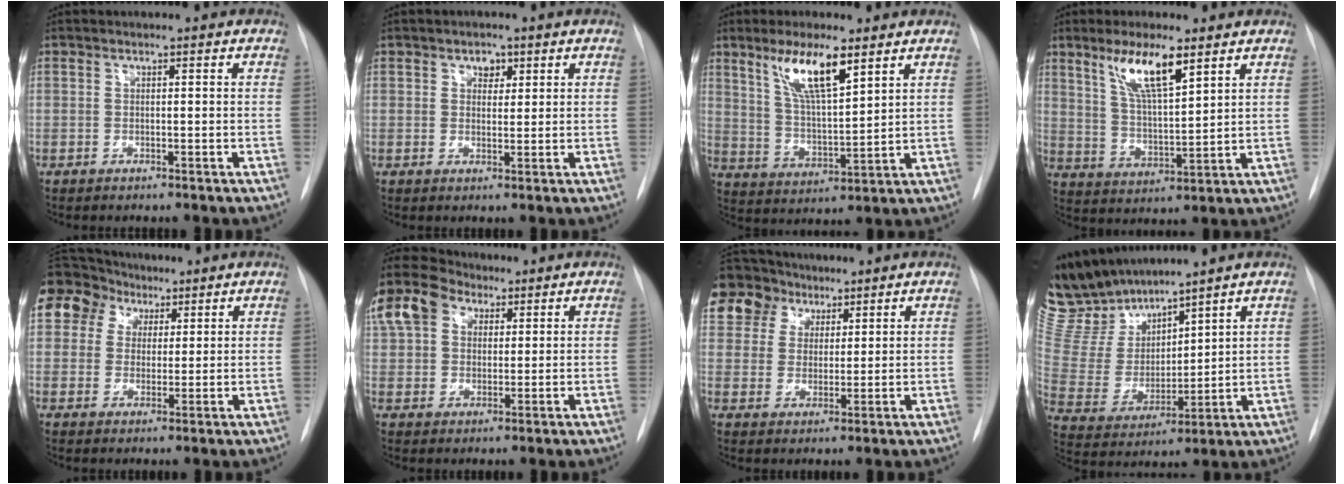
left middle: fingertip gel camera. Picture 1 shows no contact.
{"total": 2.3, "force": [1.2, 1.6, 1.2], "torque": [-0.016, 0.001, 0.018]}
{"total": 9.7, "force": [5.8, 1.5, 7.7], "torque": [-0.150, -0.004, 0.110]}
{"total": 9.1, "force": [5.5, 1.3, 7.1], "torque": [-0.140, -0.005, 0.105]}
{"total": 12.6, "force": [6.3, 10.3, 3.7], "torque": [-0.101, 0.061, 0.119]}
{"total": 21.0, "force": [11.3, 14.7, 9.8], "torque": [-0.295, 0.099, 0.217]}
{"total": 12.6, "force": [8.1, 9.2, 2.9], "torque": [-0.071, 0.048, 0.155]}
{"total": 14.6, "force": [13.4, 4.0, 4.3], "torque": [-0.099, 0.004, 0.277]}